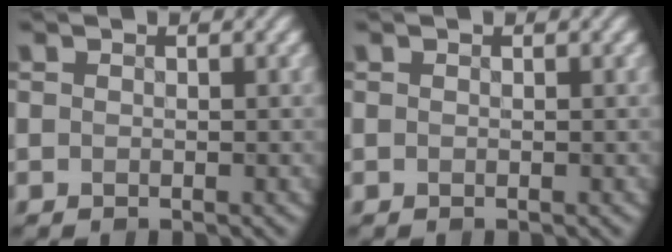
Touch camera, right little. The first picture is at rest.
{"total": 0.0}